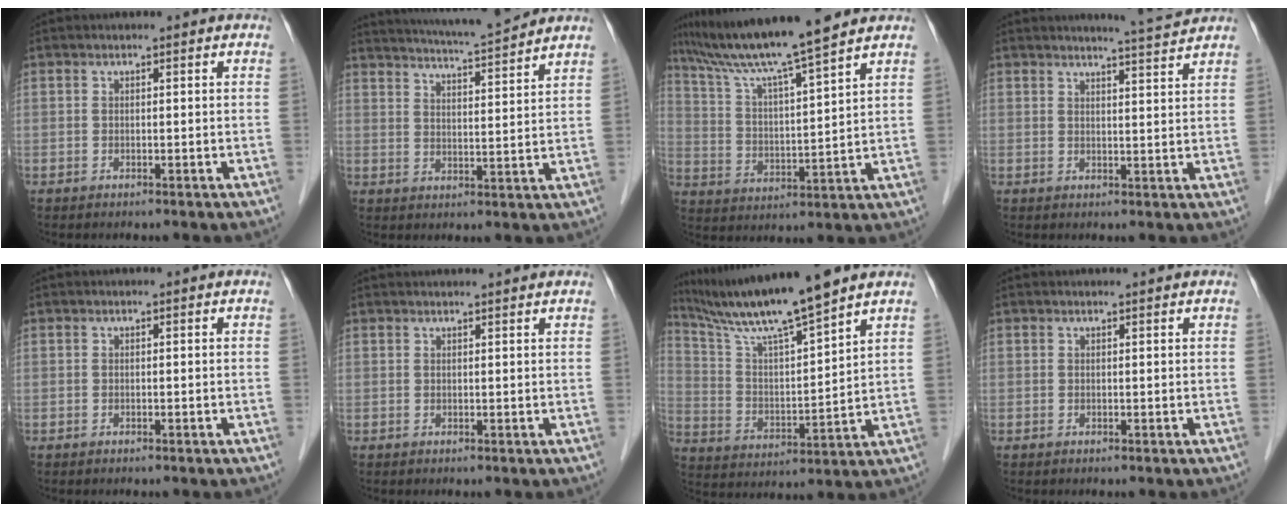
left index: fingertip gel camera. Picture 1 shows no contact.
{"total": 12.6, "force": [11.6, -0.8, 4.9], "torque": [-0.092, 0.005, 0.167]}
{"total": 13.5, "force": [11.4, -1.2, 7.1], "torque": [-0.133, 0.012, 0.200]}
{"total": 4.2, "force": [4.0, -1.3, 0.4], "torque": [-0.018, -0.015, 0.055]}
{"total": 0.0}
{"total": 4.5, "force": [4.2, -0.3, 1.5], "torque": [-0.020, 0.022, 0.050]}
{"total": 14.5, "force": [12.2, -0.9, 7.7], "torque": [-0.145, 0.004, 0.226]}
{"total": 1.1, "force": [1.1, -0.1, 0.2], "torque": [-0.007, 0.003, 0.017]}